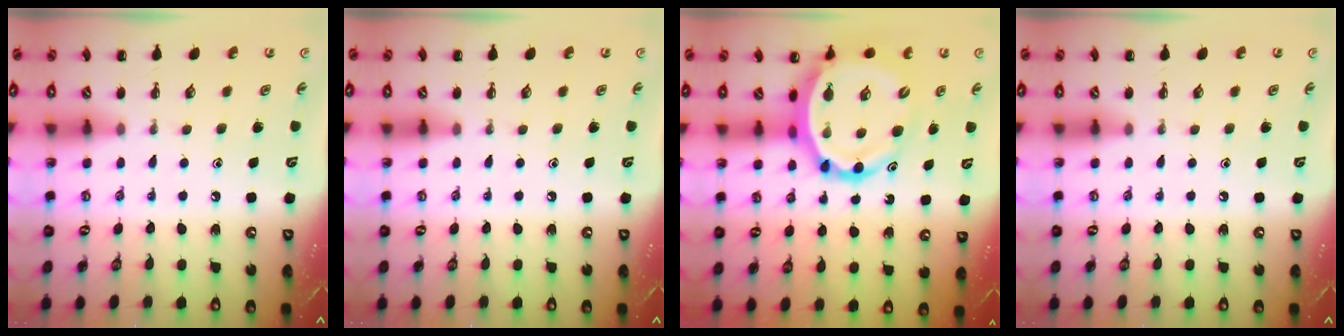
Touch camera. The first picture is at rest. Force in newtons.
{"total": 0.0}
{"total": 14.2, "press": 13.6, "slide": 4.2}
{"total": 0.0}